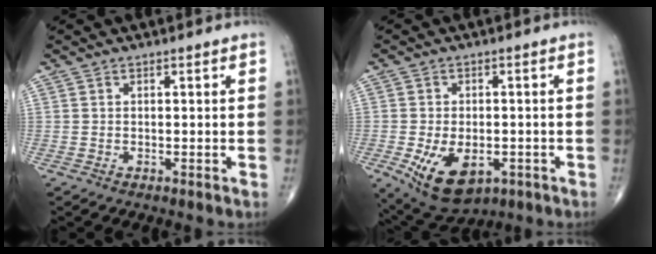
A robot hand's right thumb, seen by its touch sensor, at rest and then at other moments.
{"total": 11.1, "force": [-3.8, 6.6, 8.1], "torque": [-0.122, 0.002, -0.045]}